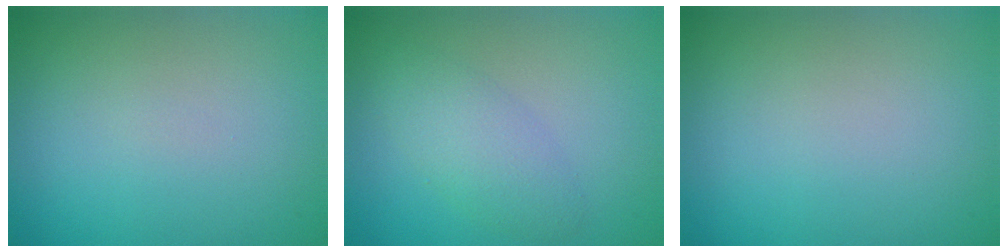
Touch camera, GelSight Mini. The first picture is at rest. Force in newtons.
{"total": 2.9, "press": 2.9, "slide": 0.1}
{"total": 0.0}